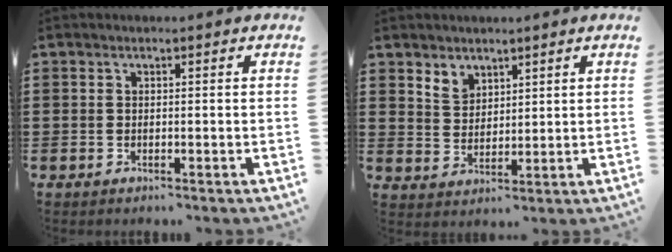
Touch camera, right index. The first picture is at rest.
{"total": 3.5, "force": [2.7, 2.1, 0.2], "torque": [-0.015, 0.004, 0.053]}